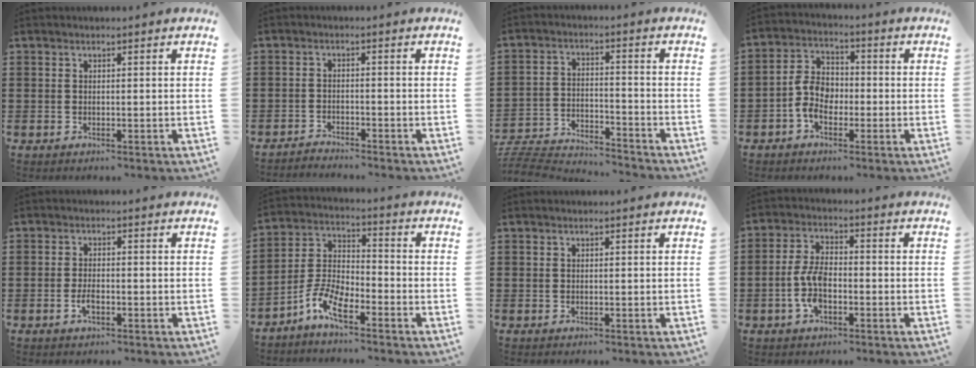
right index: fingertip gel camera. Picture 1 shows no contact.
{"total": 2.0, "force": [-2.0, 0.0, -0.3], "torque": [-0.002, 0.005, -0.044]}
{"total": 5.5, "force": [-5.4, 0.4, 0.8], "torque": [-0.032, -0.004, -0.114]}
{"total": 5.6, "force": [-1.8, 3.7, 3.9], "torque": [-0.095, 0.003, -0.039]}
{"total": 2.4, "force": [-1.0, 0.8, 2.1], "torque": [-0.047, -0.006, -0.018]}
{"total": 7.0, "force": [-4.8, 2.3, 4.5], "torque": [-0.117, -0.003, -0.098]}
{"total": 0.0}
{"total": 6.5, "force": [-1.9, 3.1, 5.4], "torque": [-0.129, -0.003, -0.041]}